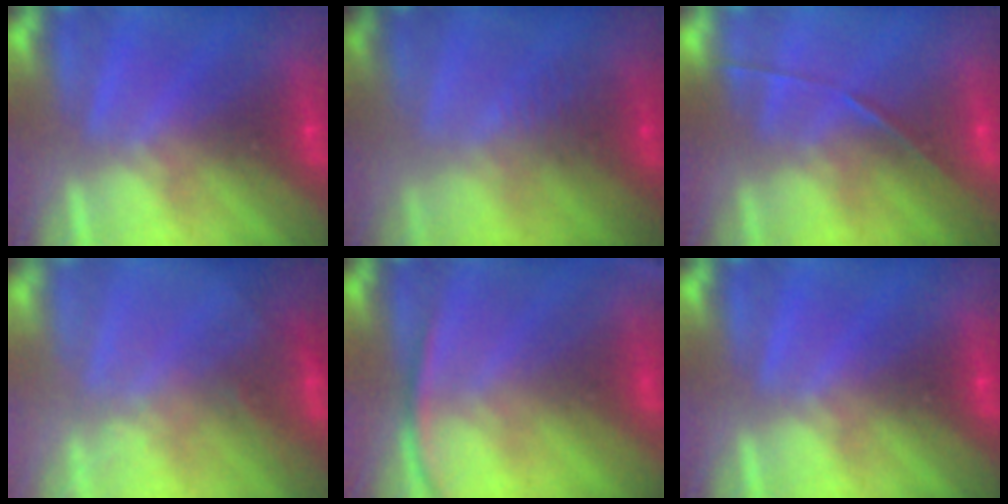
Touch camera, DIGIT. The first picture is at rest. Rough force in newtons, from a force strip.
{"total": 2.5}
{"total": 1.7}
{"total": 2.7}
{"total": 2.8}
{"total": 0.0}